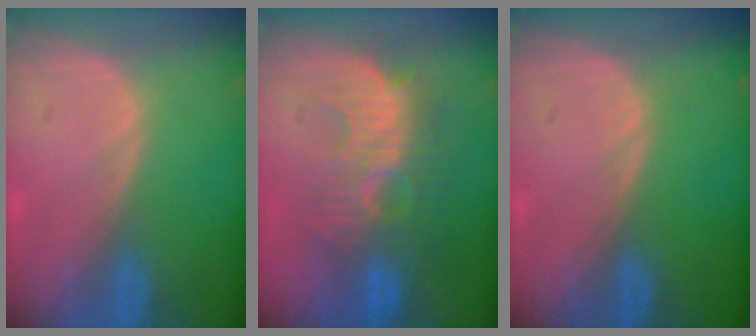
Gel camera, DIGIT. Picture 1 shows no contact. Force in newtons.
{"total": 9.4, "press": 9.2, "slide": 2.0}
{"total": 0.0}